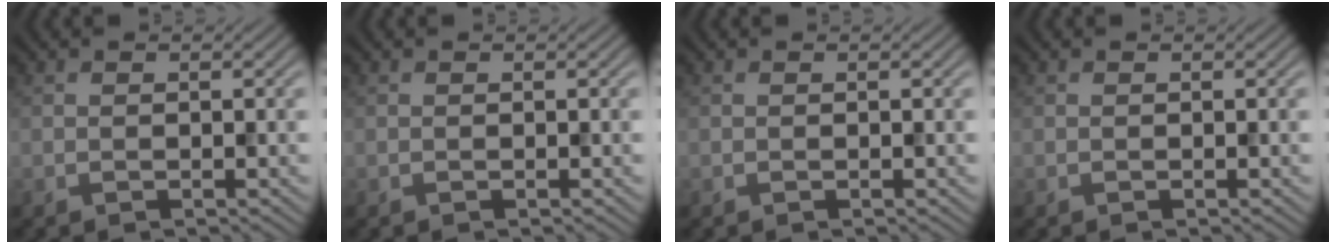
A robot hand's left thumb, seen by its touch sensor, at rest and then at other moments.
{"total": 0.0}
{"total": 0.0}
{"total": 0.0}